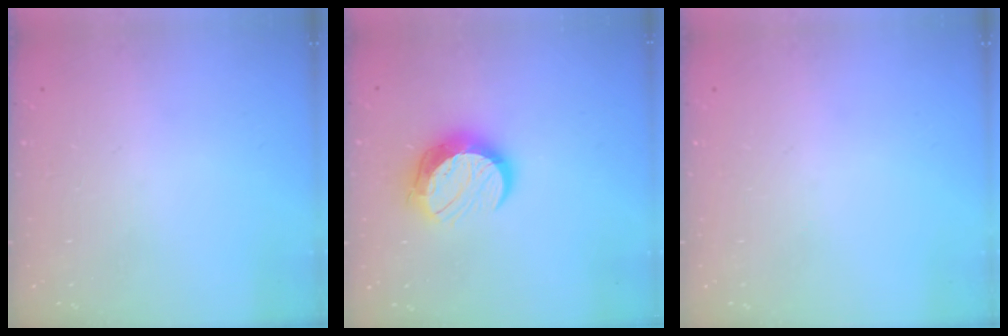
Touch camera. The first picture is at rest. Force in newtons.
{"total": 11.3, "press": 11.3, "slide": 0.9}
{"total": 0.0}